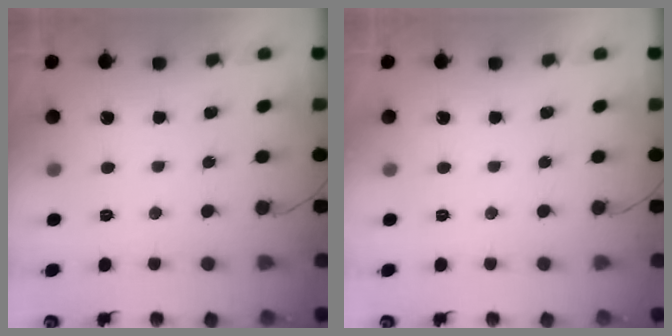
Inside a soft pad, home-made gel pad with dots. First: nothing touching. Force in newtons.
{"total": 0.0}